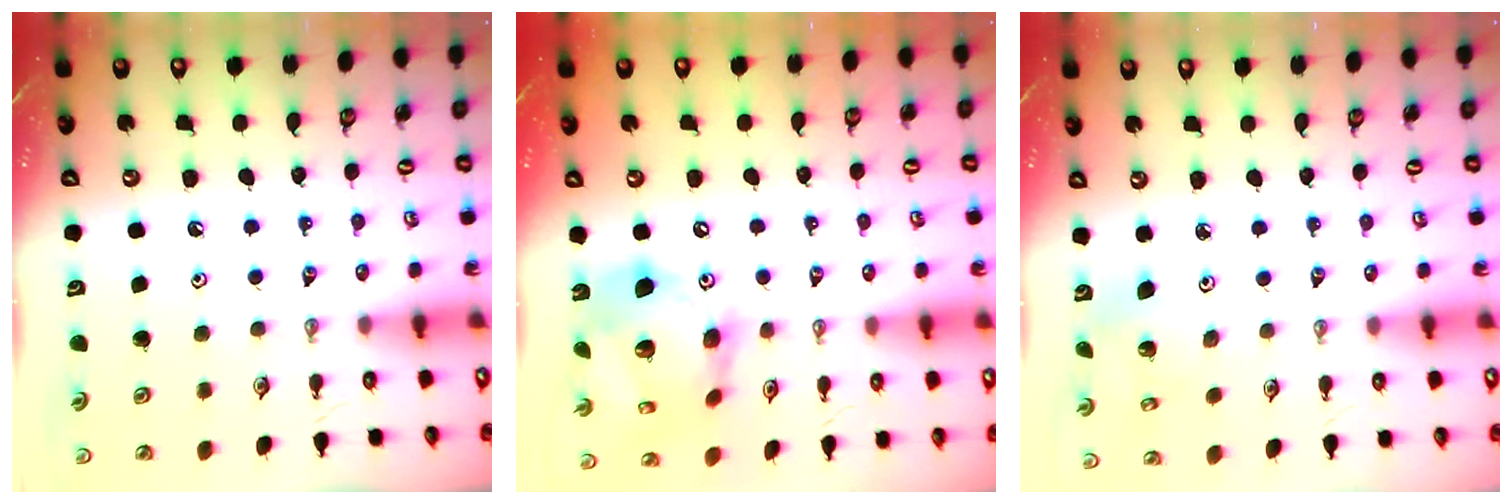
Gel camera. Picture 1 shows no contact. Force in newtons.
{"total": 17.1, "press": 17.0, "slide": 1.8}
{"total": 4.5, "press": 4.5, "slide": 0.2}